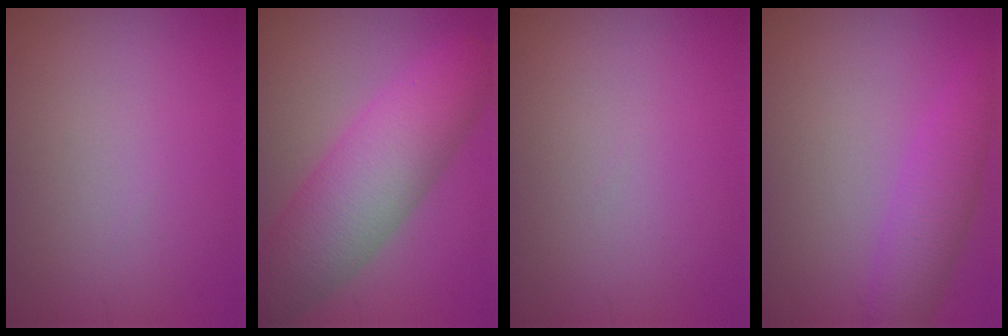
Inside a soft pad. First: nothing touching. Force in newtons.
{"total": 8.7, "press": 8.7, "slide": 0.2}
{"total": 0.0}
{"total": 3.6, "press": 3.6, "slide": 0.1}